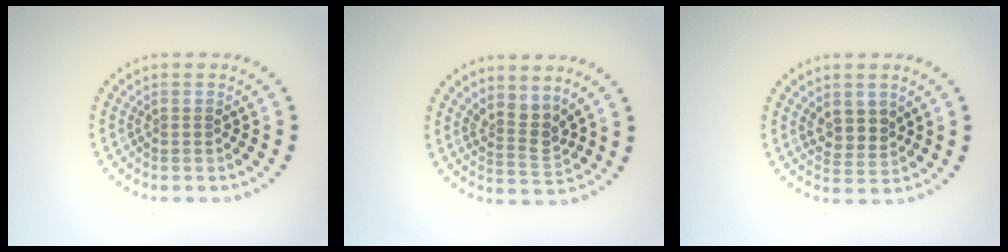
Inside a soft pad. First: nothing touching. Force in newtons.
{"total": 2.6, "press": 2.0, "slide": 1.7}
{"total": 2.6, "press": 2.3, "slide": 1.1}